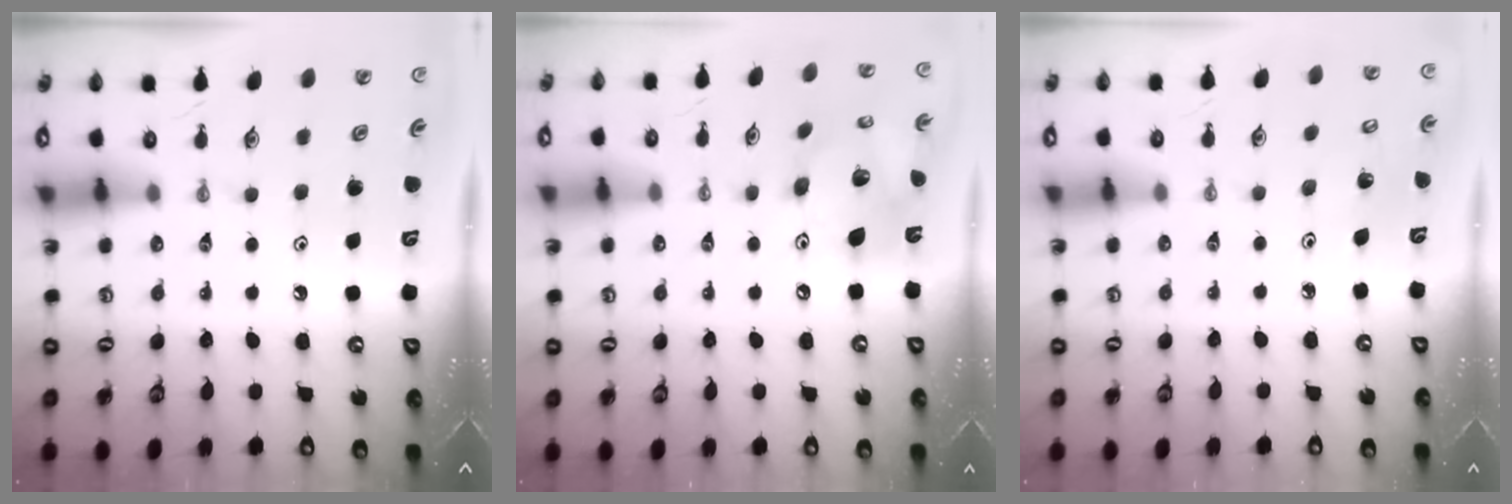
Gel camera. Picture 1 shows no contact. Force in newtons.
{"total": 14.7, "press": 14.3, "slide": 3.2}
{"total": 2.8, "press": 2.7, "slide": 0.7}